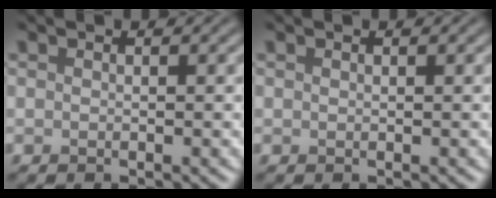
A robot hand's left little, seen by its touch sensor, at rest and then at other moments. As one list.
[{"total": 0.0}]